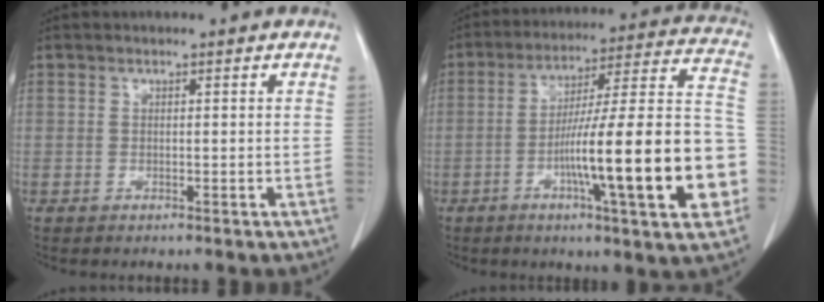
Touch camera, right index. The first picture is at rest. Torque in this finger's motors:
{"motor_torque": [2.14, 0.00, 0.59, 0.16]}